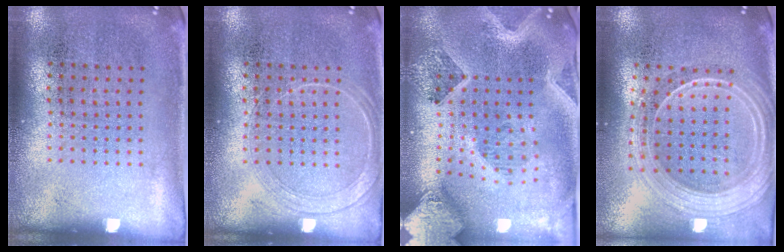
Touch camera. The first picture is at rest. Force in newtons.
{"total": 1.6, "press": 1.6, "slide": 0.2}
{"total": 4.3, "press": 3.3, "slide": 2.7}
{"total": 2.5, "press": 2.1, "slide": 1.3}